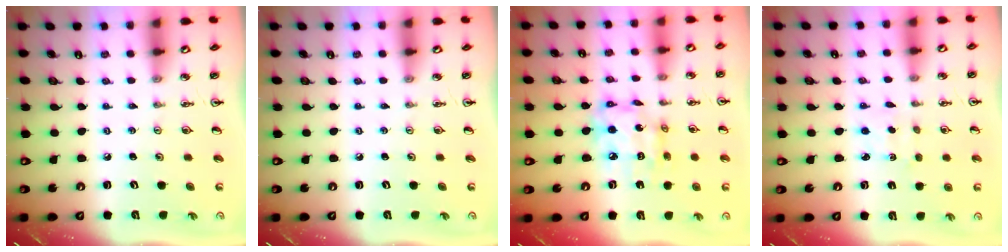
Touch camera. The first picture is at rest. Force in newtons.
{"total": 0.0}
{"total": 11.9, "press": 11.9, "slide": 1.3}
{"total": 2.1, "press": 2.0, "slide": 0.6}